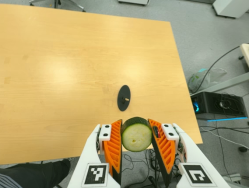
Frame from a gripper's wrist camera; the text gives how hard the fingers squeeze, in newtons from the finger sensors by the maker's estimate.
{"total": 10.0, "left": 9.5, "right": 10.5}